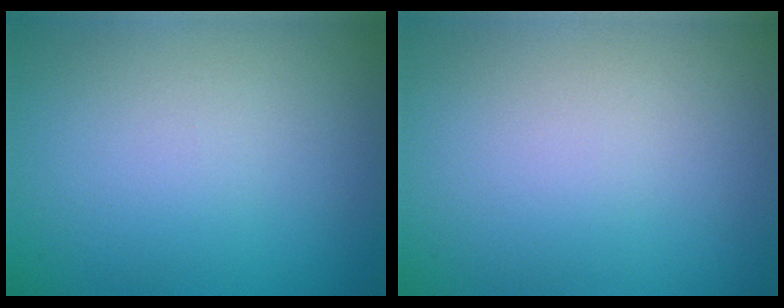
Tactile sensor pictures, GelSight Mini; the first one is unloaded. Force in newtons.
{"total": 0.0}